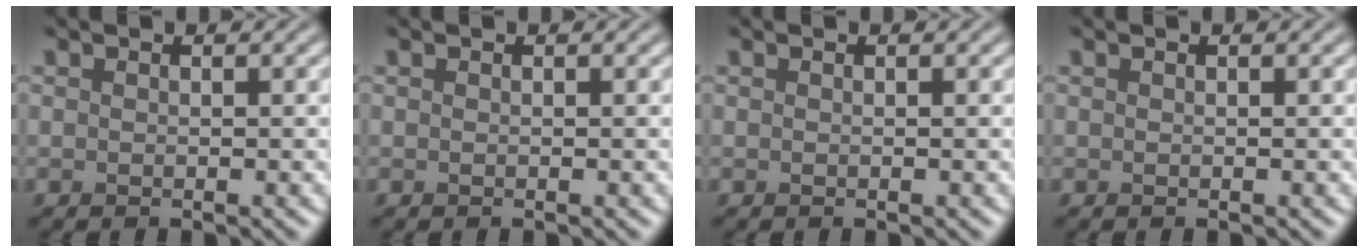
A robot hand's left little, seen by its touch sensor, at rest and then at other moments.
{"total": 0.0}
{"total": 0.0}
{"total": 0.0}